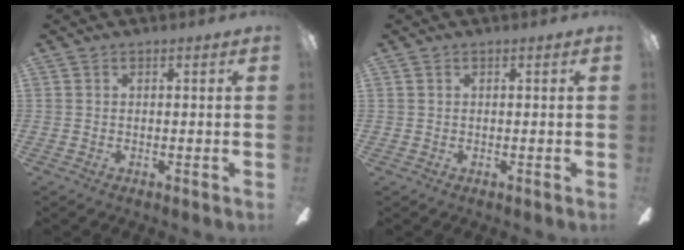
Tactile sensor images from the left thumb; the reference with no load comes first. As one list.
[{"total": 0.0}]